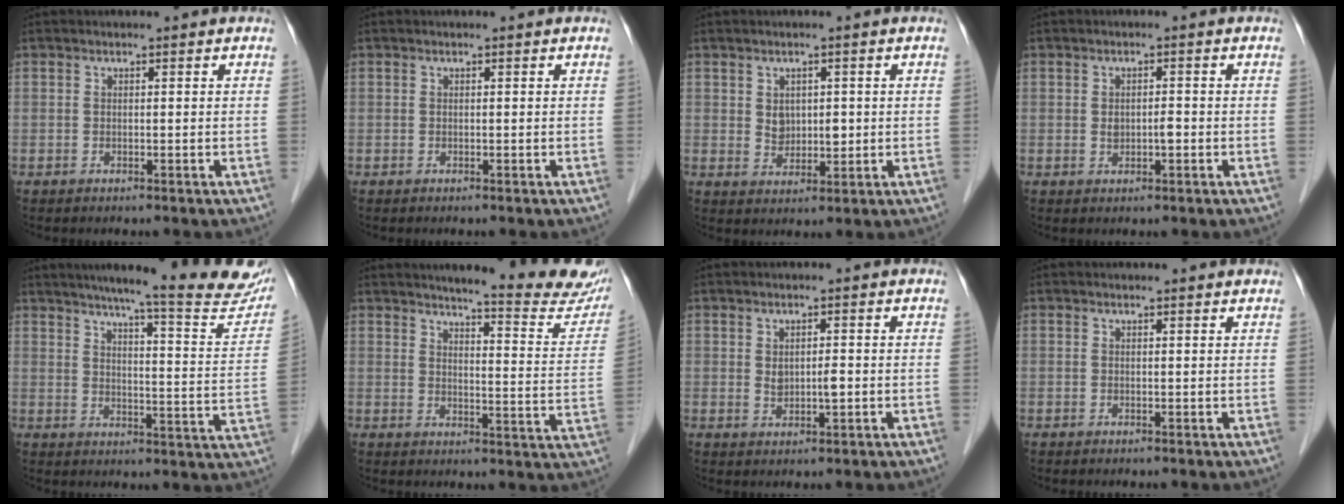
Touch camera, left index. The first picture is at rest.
{"total": 0.0}
{"total": 3.4, "force": [0.6, 2.5, 2.2], "torque": [-0.039, 0.002, 0.018]}
{"total": 2.0, "force": [-0.3, 0.9, 1.7], "torque": [-0.031, 0.001, -0.002]}
{"total": 22.2, "force": [19.1, 1.3, 11.2], "torque": [-0.149, -0.047, 0.228]}
{"total": 16.7, "force": [15.4, 0.4, 6.5], "torque": [-0.080, -0.084, 0.172]}
{"total": 2.5, "force": [0.0, 1.0, 2.3], "torque": [-0.040, 0.000, 0.005]}
{"total": 1.6, "force": [1.5, 0.1, 0.2], "torque": [-0.012, 0.002, 0.011]}